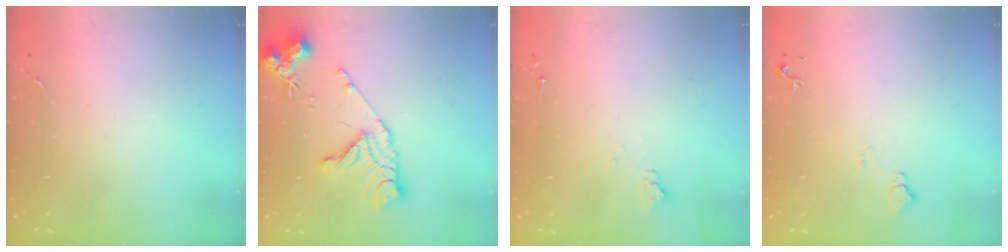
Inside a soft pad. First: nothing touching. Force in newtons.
{"total": 15.4, "press": 15.3, "slide": 1.8}
{"total": 5.4, "press": 5.4, "slide": 0.7}
{"total": 6.1, "press": 6.0, "slide": 0.8}